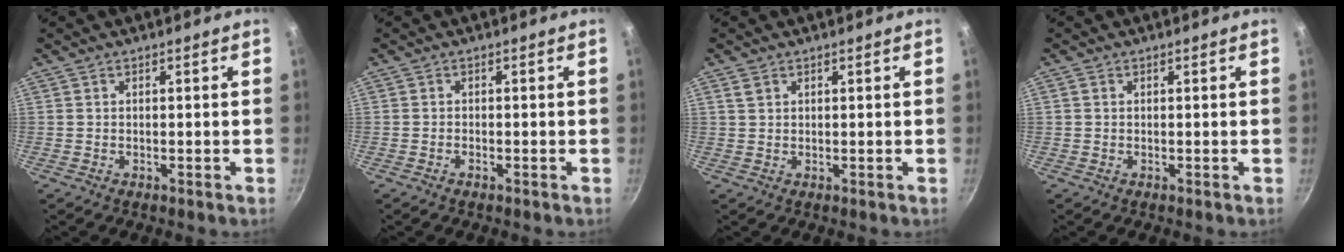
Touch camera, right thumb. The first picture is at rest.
{"total": 0.7, "force": [-0.5, 0.2, 0.4], "torque": [-0.010, 0.003, -0.013]}
{"total": 1.6, "force": [0.9, 1.1, 0.8], "torque": [-0.014, -0.001, 0.017]}
{"total": 0.6, "force": [0.1, 0.5, 0.3], "torque": [-0.005, 0.003, 0.001]}